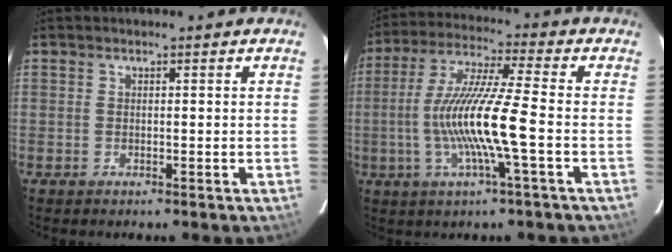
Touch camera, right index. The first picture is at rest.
{"total": 13.6, "force": [-3.0, -0.3, 13.3], "torque": [-0.260, -0.002, -0.055]}